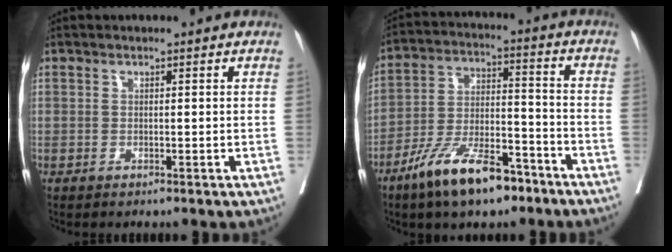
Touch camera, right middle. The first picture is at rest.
{"total": 12.7, "force": [-8.6, 4.0, 8.4], "torque": [-0.156, -0.003, -0.157]}